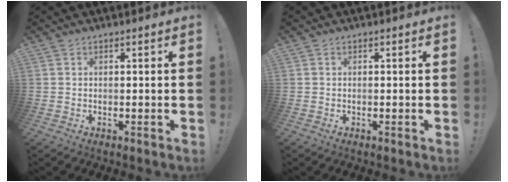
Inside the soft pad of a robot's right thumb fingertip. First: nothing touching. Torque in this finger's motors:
{"motor_torque": [-0.25, -0.41, -0.34, 0.33, -0.05]}